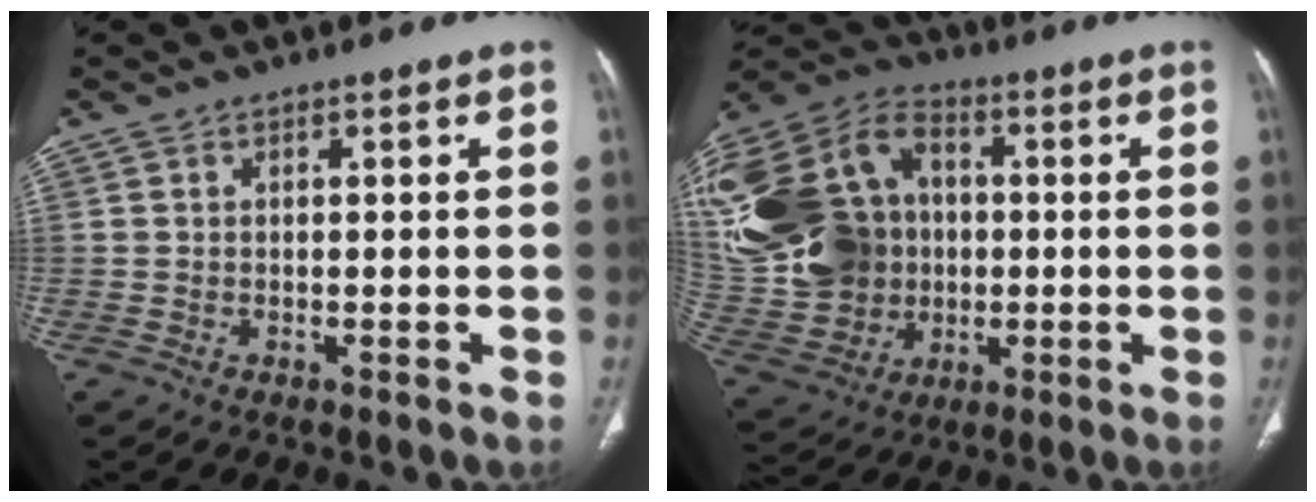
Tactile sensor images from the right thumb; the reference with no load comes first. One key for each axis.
{"total": 31.1, "fx": 2.5, "fy": 24.6, "fz": 18.8, "tx": -0.431, "ty": 0.048, "tz": 0.062}